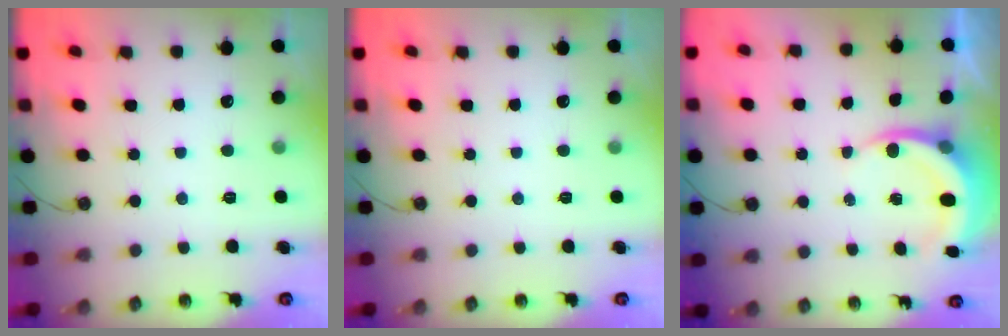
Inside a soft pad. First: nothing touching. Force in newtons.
{"total": 0.0}
{"total": 5.3, "press": 5.3, "slide": 0.3}